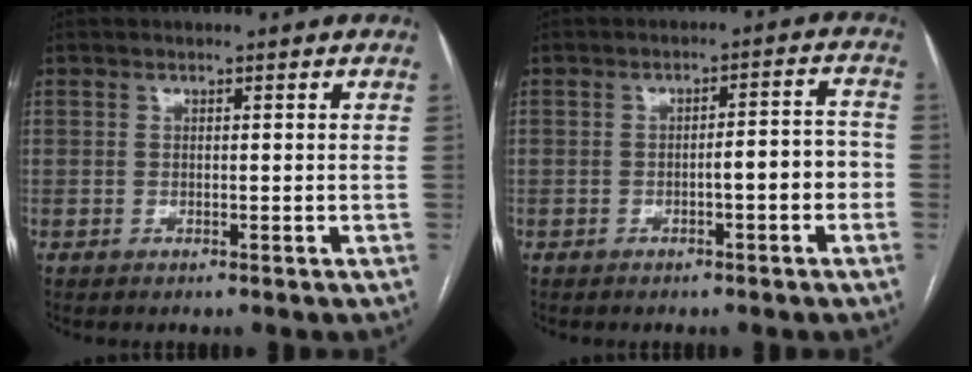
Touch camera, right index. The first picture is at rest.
{"total": 4.3, "force": [-1.6, 0.9, 4.0], "torque": [-0.053, 0.022, -0.020]}